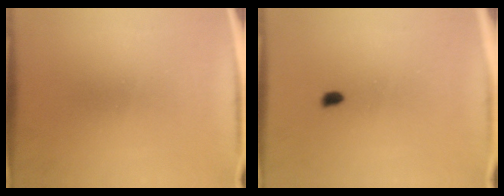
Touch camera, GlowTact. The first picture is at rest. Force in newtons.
{"total": 0.8}